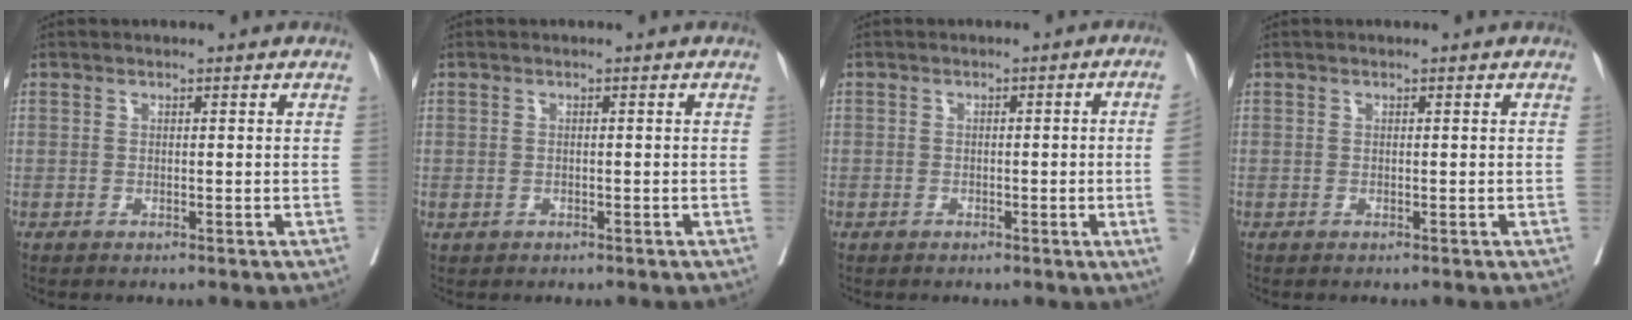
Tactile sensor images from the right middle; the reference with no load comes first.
{"total": 0.8, "force": [-0.3, 0.7, 0.3], "torque": [-0.007, 0.003, 0.001]}
{"total": 4.4, "force": [-0.8, -0.7, 4.3], "torque": [-0.052, 0.004, -0.008]}
{"total": 0.0}